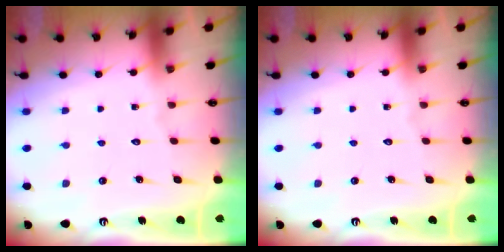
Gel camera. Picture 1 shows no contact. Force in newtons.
{"total": 0.0}